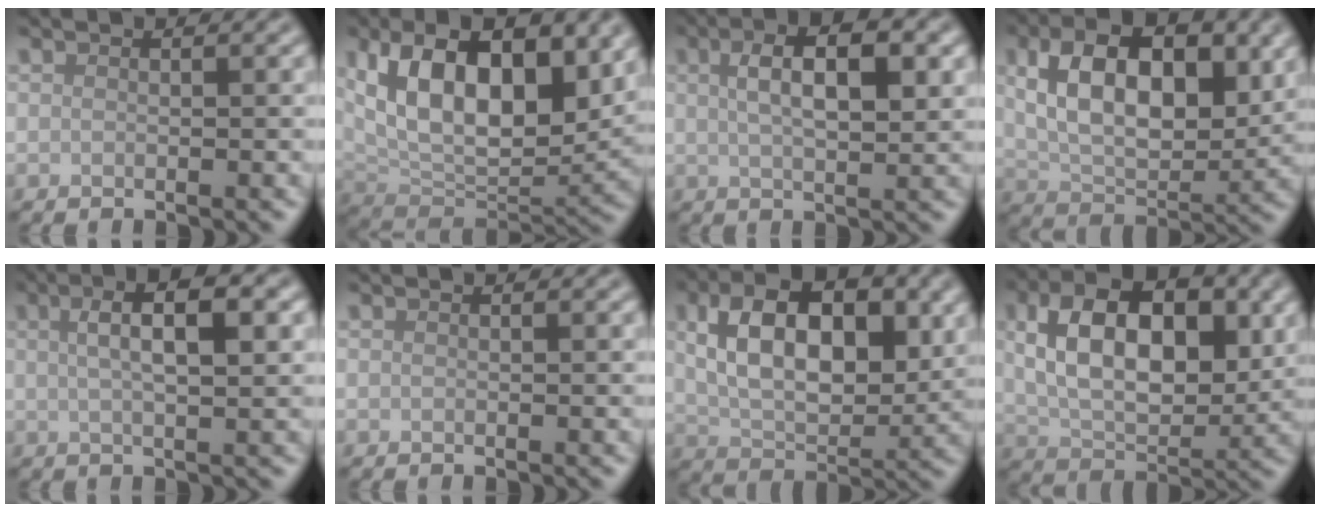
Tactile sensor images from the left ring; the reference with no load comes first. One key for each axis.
{"total": 13.2, "fx": 4.5, "fy": 6.8, "fz": 10.4, "tx": -0.168, "ty": 0.003, "tz": 0.079}
{"total": 6.0, "fx": 1.8, "fy": 2.1, "fz": 5.3, "tx": -0.084, "ty": 0.007, "tz": 0.028}
{"total": 9.7, "fx": 2.4, "fy": 5.5, "fz": 7.6, "tx": -0.131, "ty": 0.005, "tz": 0.041}
{"total": 5.4, "fx": 1.6, "fy": 1.4, "fz": 4.9, "tx": -0.071, "ty": 0.012, "tz": 0.023}
{"total": 0.0}
{"total": 9.6, "fx": 2.2, "fy": 5.5, "fz": 7.6, "tx": -0.126, "ty": 0.007, "tz": 0.036}
{"total": 9.9, "fx": 2.1, "fy": 5.8, "fz": 7.7, "tx": -0.126, "ty": 0.007, "tz": 0.035}